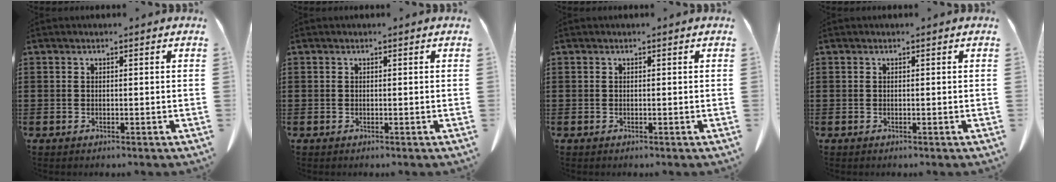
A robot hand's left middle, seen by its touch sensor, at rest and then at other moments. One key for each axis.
{"total": 0.0}
{"total": 0.0}
{"total": 0.0}